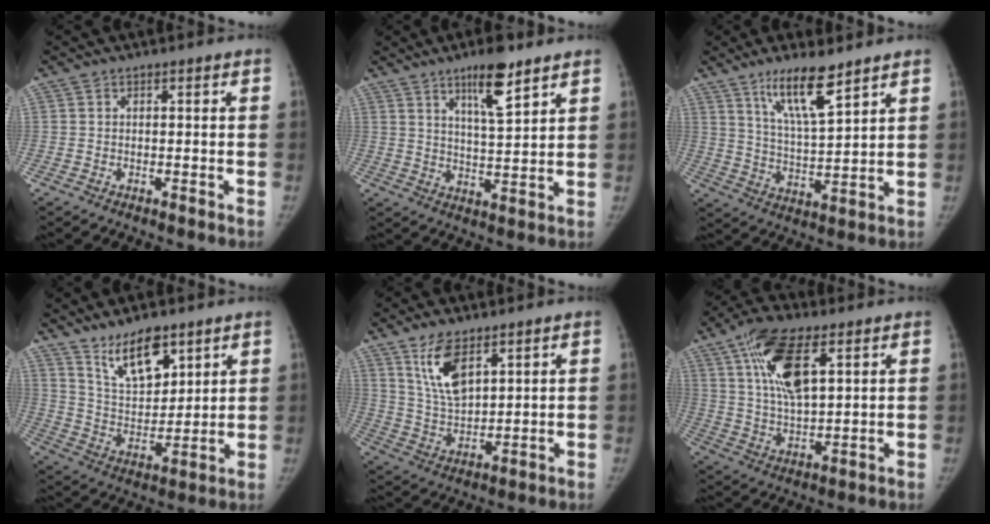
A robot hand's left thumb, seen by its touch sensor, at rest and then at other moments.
{"total": 9.4, "force": [6.1, 2.0, 6.9], "torque": [-0.106, -0.038, 0.104]}
{"total": 10.9, "force": [7.4, 2.1, 7.8], "torque": [-0.135, -0.048, 0.143]}
{"total": 11.7, "force": [8.1, 5.1, 6.8], "torque": [-0.093, -0.058, 0.158]}
{"total": 9.4, "force": [5.4, 4.1, 6.5], "torque": [-0.112, -0.031, 0.116]}
{"total": 14.4, "force": [6.2, 6.0, 11.4], "torque": [-0.202, -0.016, 0.116]}